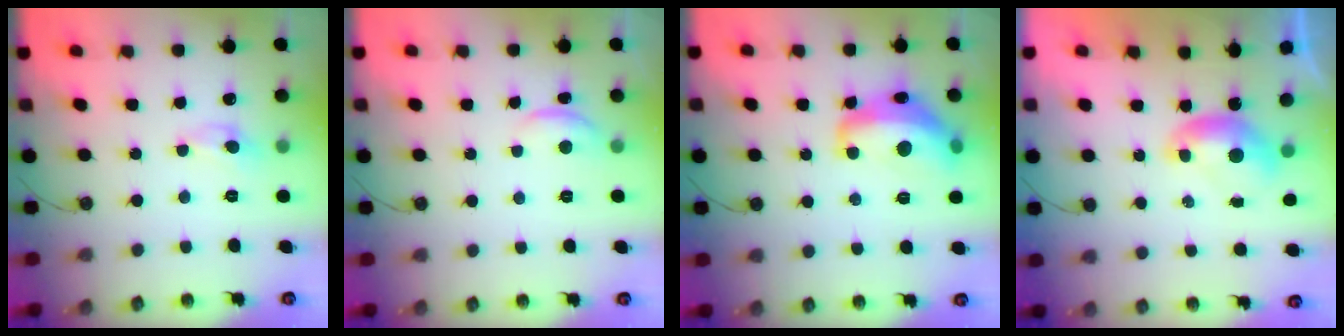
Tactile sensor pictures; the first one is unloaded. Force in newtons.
{"total": 1.2, "press": 1.1, "slide": 0.6}
{"total": 11.5, "press": 11.5, "slide": 0.8}
{"total": 0.0}